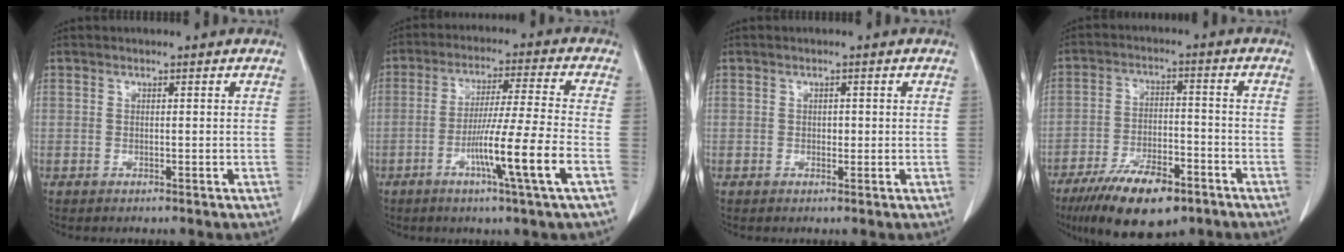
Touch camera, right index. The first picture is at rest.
{"total": 11.5, "force": [-4.3, -1.9, 10.4], "torque": [-0.188, -0.017, -0.079]}
{"total": 1.0, "force": [0.0, 0.8, 0.7], "torque": [-0.007, 0.002, 0.000]}
{"total": 13.1, "force": [-8.6, 4.6, 8.7], "torque": [-0.147, -0.007, -0.143]}